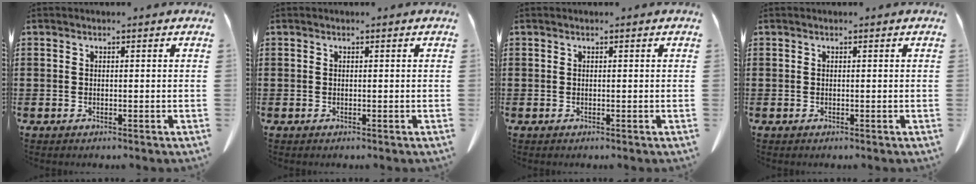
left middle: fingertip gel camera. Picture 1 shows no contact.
{"total": 0.0}
{"total": 0.0}
{"total": 0.0}